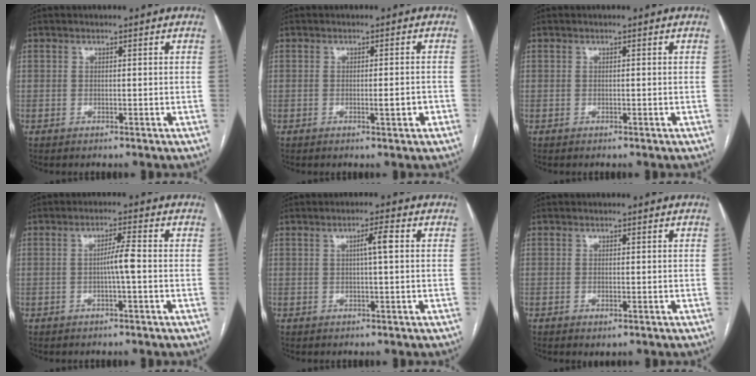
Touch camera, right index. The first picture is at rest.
{"total": 4.0, "force": [-1.4, 0.7, 3.7], "torque": [-0.049, 0.001, -0.018]}
{"total": 0.0}
{"total": 3.3, "force": [-0.5, -0.2, 3.3], "torque": [-0.055, 0.001, -0.010]}
{"total": 2.8, "force": [0.4, -0.2, 2.8], "torque": [-0.046, 0.002, 0.005]}
{"total": 1.0, "force": [-0.4, 0.4, 0.8], "torque": [-0.012, -0.003, 0.000]}